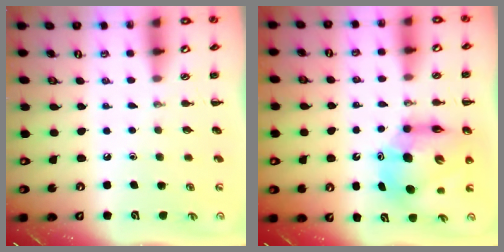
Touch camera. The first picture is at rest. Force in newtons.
{"total": 12.3, "press": 11.8, "slide": 3.6}